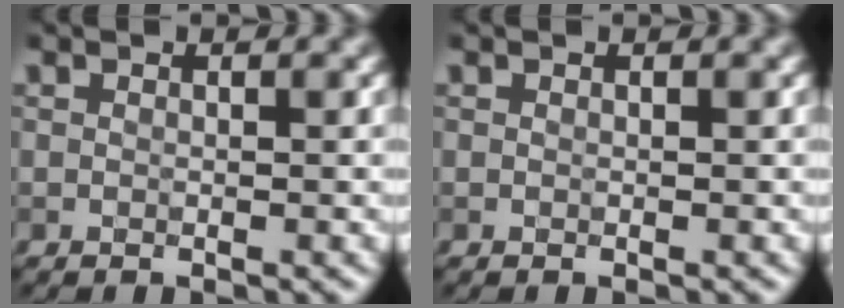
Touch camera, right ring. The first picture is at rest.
{"total": 0.0}